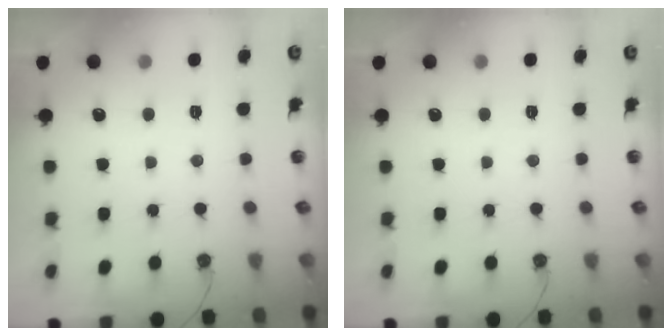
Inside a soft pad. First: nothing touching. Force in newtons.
{"total": 0.0}